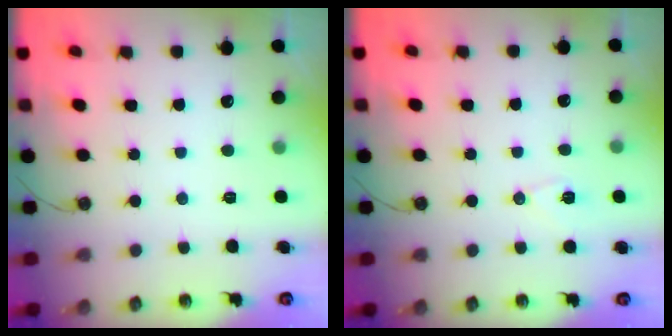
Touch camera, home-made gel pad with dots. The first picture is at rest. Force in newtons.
{"total": 6.7, "press": 6.4, "slide": 2.1}